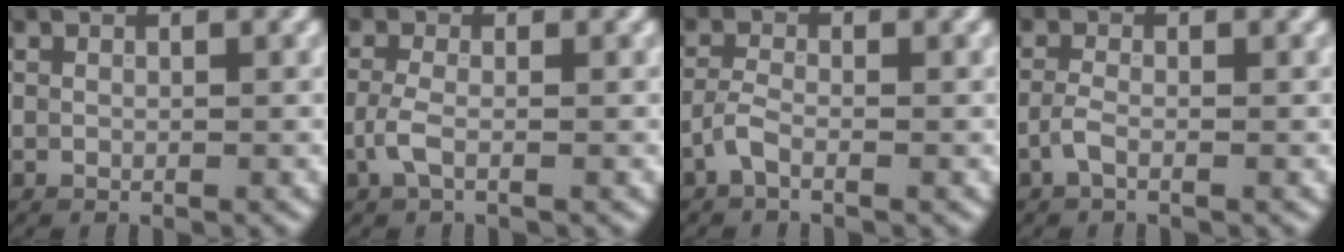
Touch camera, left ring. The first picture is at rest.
{"total": 1.9, "force": [-0.9, 0.6, 1.5], "torque": [-0.038, 0.001, -0.025]}
{"total": 1.7, "force": [-1.2, 0.5, 1.2], "torque": [-0.030, 0.002, -0.032]}
{"total": 1.4, "force": [-0.9, 0.4, 1.1], "torque": [-0.029, 0.000, -0.024]}